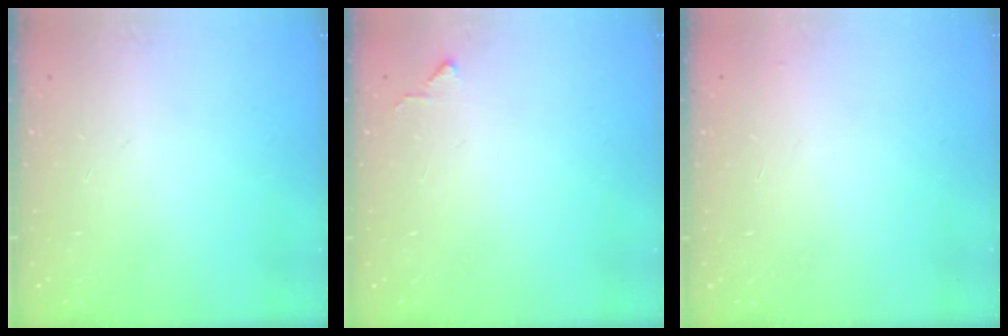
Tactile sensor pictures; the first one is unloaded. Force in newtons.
{"total": 4.2, "press": 4.1, "slide": 0.7}
{"total": 2.9, "press": 2.9, "slide": 0.1}